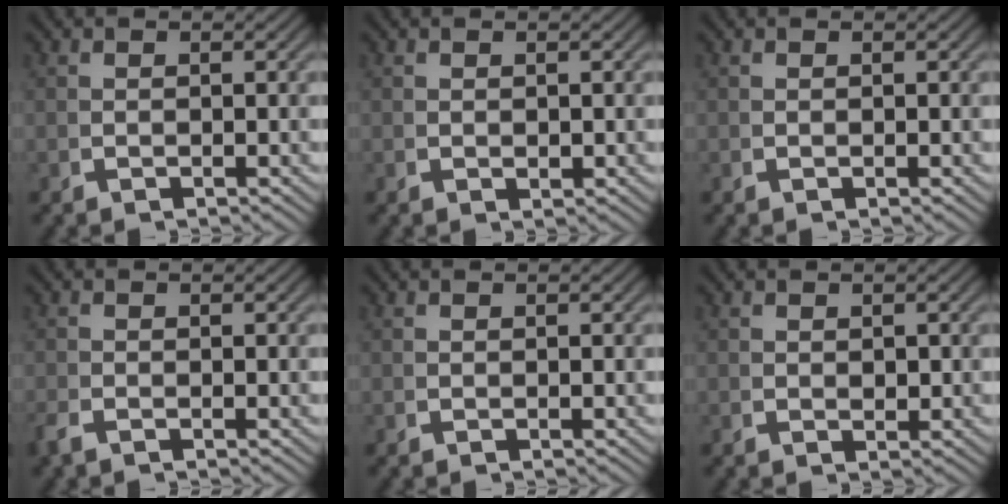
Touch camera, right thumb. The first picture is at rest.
{"total": 0.8, "force": [0.3, 0.5, 0.5], "torque": [-0.009, -0.002, 0.008]}
{"total": 0.0}
{"total": 0.7, "force": [-0.6, 0.1, 0.3], "torque": [-0.004, -0.001, -0.013]}
{"total": 0.0}
{"total": 1.1, "force": [0.4, 0.8, 0.6], "torque": [-0.011, -0.005, 0.011]}